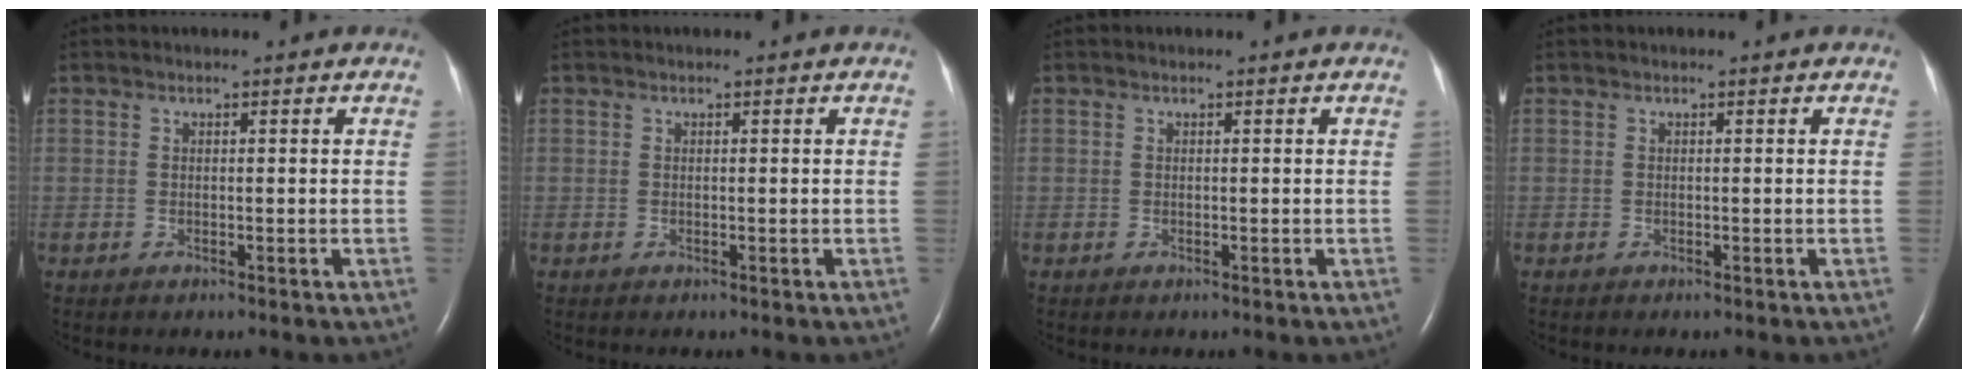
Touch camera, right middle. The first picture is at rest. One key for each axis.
{"total": 0.0}
{"total": 0.0}
{"total": 0.0}